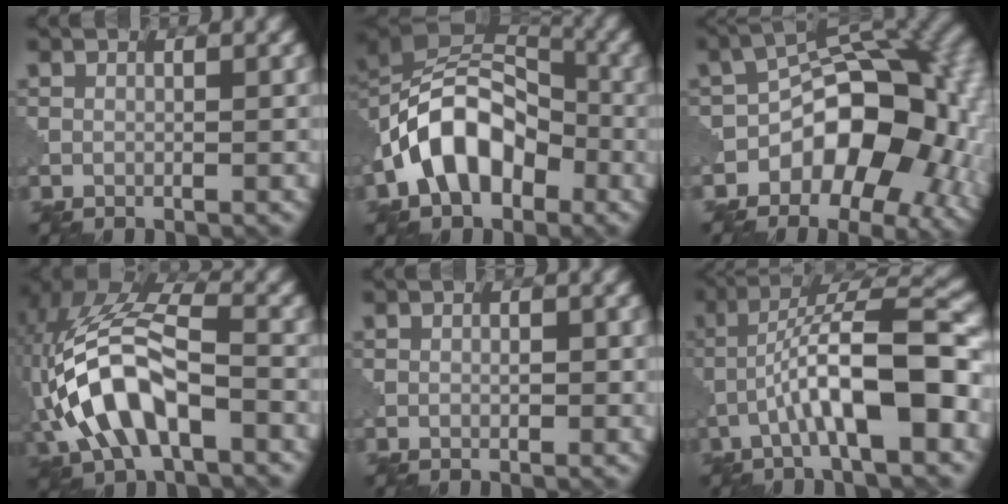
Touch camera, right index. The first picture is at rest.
{"total": 9.9, "force": [-3.3, 6.4, 6.8], "torque": [-0.115, 0.018, -0.076]}
{"total": 13.9, "force": [-3.5, 8.9, 10.1], "torque": [-0.110, -0.002, -0.057]}
{"total": 11.0, "force": [-3.0, 5.6, 8.9], "torque": [-0.187, 0.014, -0.062]}
{"total": 0.8, "force": [0.0, 0.4, 0.7], "torque": [-0.009, 0.002, -0.001]}
{"total": 9.1, "force": [-2.6, 1.9, 8.5], "torque": [-0.136, 0.022, -0.043]}